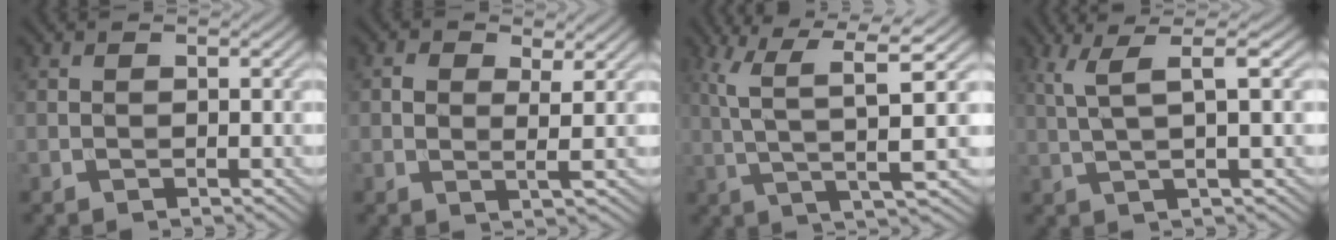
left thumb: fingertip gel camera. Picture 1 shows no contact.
{"total": 2.9, "force": [0.8, 1.3, 2.5], "torque": [-0.055, -0.001, 0.013]}
{"total": 7.4, "force": [1.2, 1.5, 7.2], "torque": [-0.144, 0.009, 0.027]}
{"total": 5.5, "force": [2.2, 0.7, 5.0], "torque": [-0.099, 0.017, 0.045]}